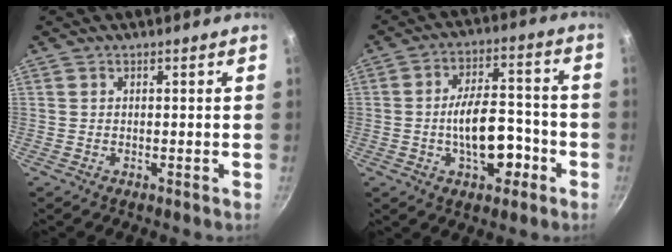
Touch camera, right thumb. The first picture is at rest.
{"total": 12.4, "force": [-3.7, 6.5, 9.8], "torque": [-0.125, 0.041, -0.055]}